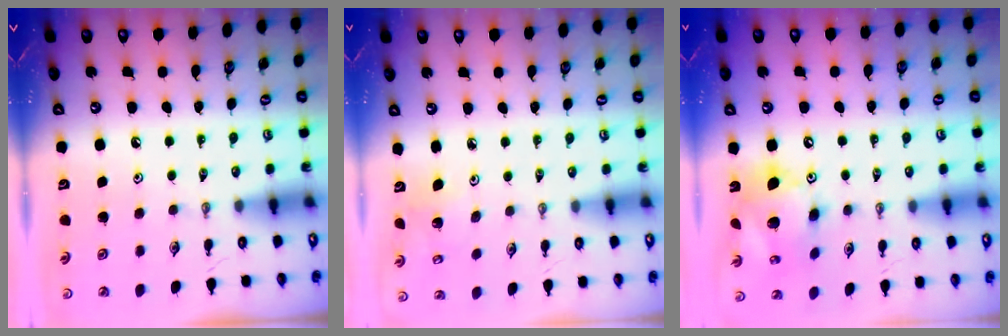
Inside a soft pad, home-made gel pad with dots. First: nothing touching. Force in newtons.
{"total": 4.6, "press": 4.5, "slide": 1.2}
{"total": 13.4, "press": 13.4, "slide": 0.6}